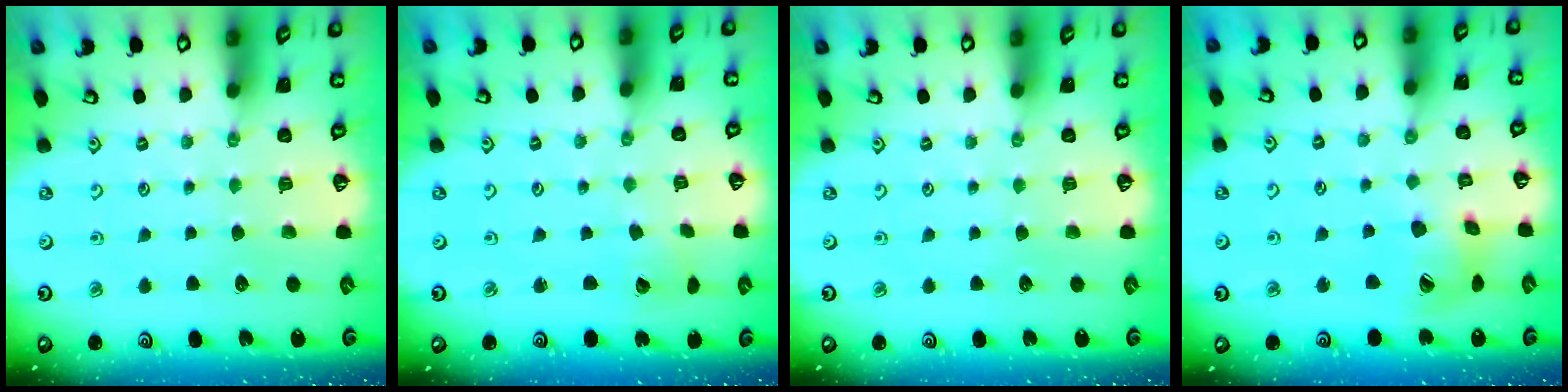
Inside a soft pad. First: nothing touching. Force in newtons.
{"total": 2.0, "press": 2.0, "slide": 0.2}
{"total": 0.0}
{"total": 11.9, "press": 11.8, "slide": 1.4}